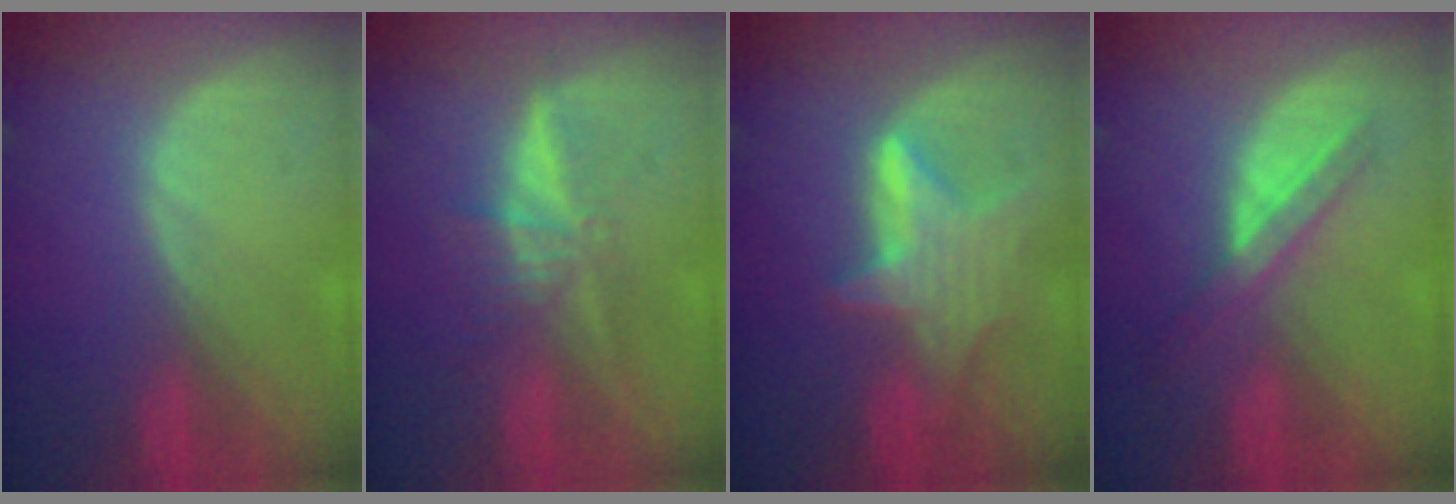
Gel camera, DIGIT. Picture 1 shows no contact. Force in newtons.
{"total": 5.5, "press": 5.2, "slide": 1.7}
{"total": 6.8, "press": 6.8, "slide": 0.1}
{"total": 6.0, "press": 5.3, "slide": 2.7}